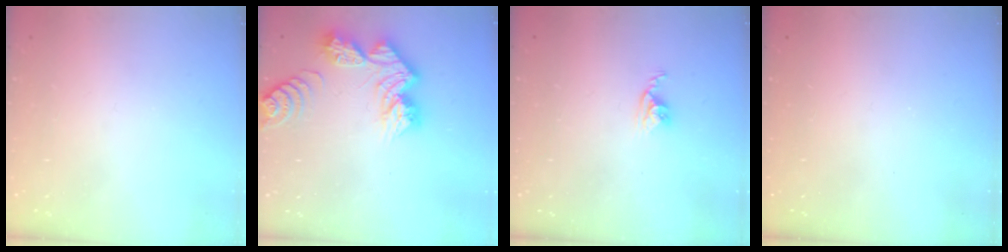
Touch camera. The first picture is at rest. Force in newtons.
{"total": 13.0, "press": 13.0, "slide": 1.1}
{"total": 3.9, "press": 3.9, "slide": 0.2}
{"total": 0.0}